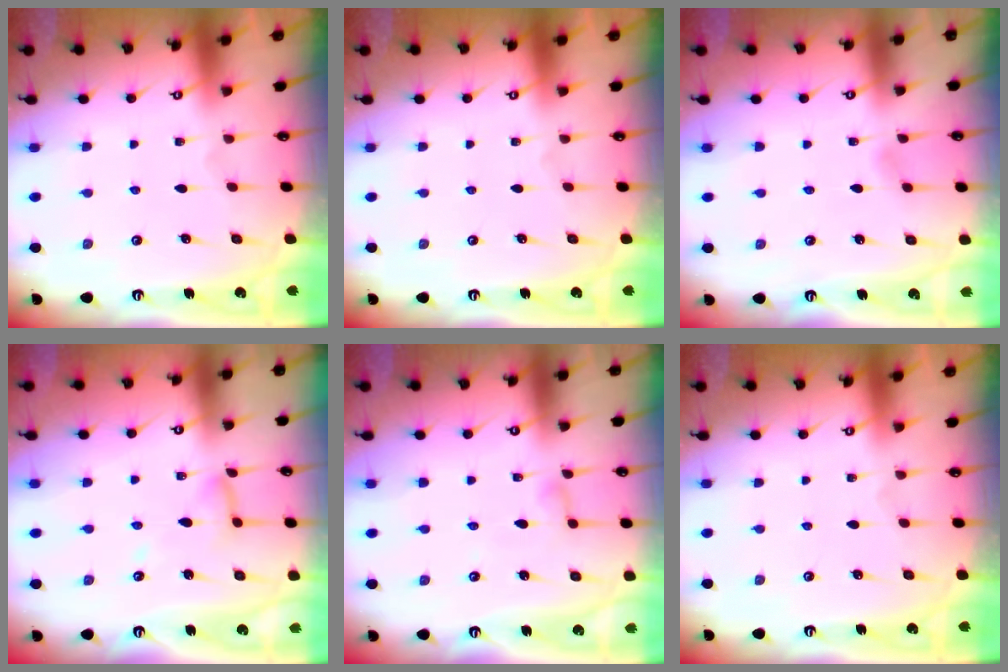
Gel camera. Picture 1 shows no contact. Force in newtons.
{"total": 0.0}
{"total": 2.5, "press": 2.5, "slide": 0.4}
{"total": 7.6, "press": 7.5, "slide": 0.6}
{"total": 4.9, "press": 4.9, "slide": 0.6}
{"total": 0.0}